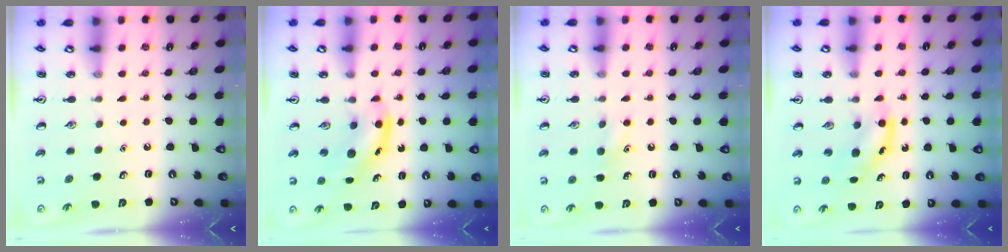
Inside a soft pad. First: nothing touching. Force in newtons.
{"total": 5.2, "press": 5.1, "slide": 0.9}
{"total": 5.9, "press": 5.6, "slide": 1.9}
{"total": 4.2, "press": 4.0, "slide": 1.1}